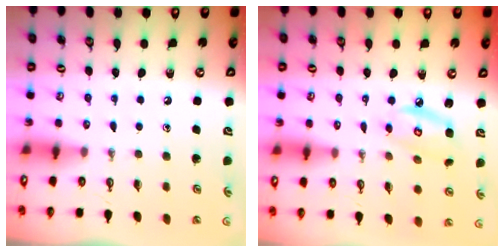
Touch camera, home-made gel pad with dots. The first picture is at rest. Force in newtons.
{"total": 7.0, "press": 7.0, "slide": 0.5}